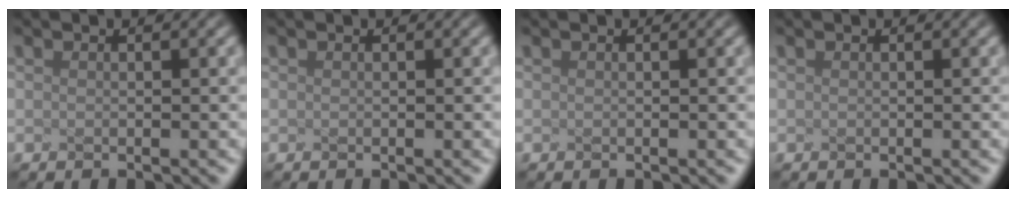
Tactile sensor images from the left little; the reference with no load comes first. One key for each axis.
{"total": 0.0}
{"total": 0.0}
{"total": 0.0}